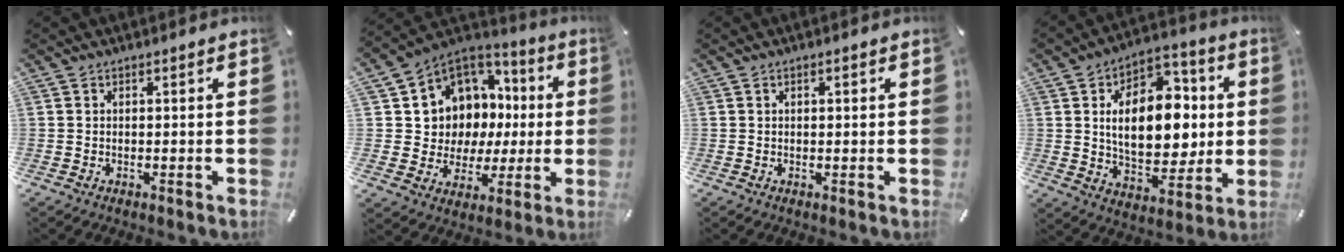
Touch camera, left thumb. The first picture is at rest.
{"total": 9.4, "force": [3.1, 8.9, 0.7], "torque": [-0.020, -0.057, 0.070]}
{"total": 0.8, "force": [0.2, 0.4, 0.6], "torque": [-0.012, 0.004, 0.003]}
{"total": 17.8, "force": [2.1, 11.6, 13.4], "torque": [-0.207, -0.006, 0.038]}